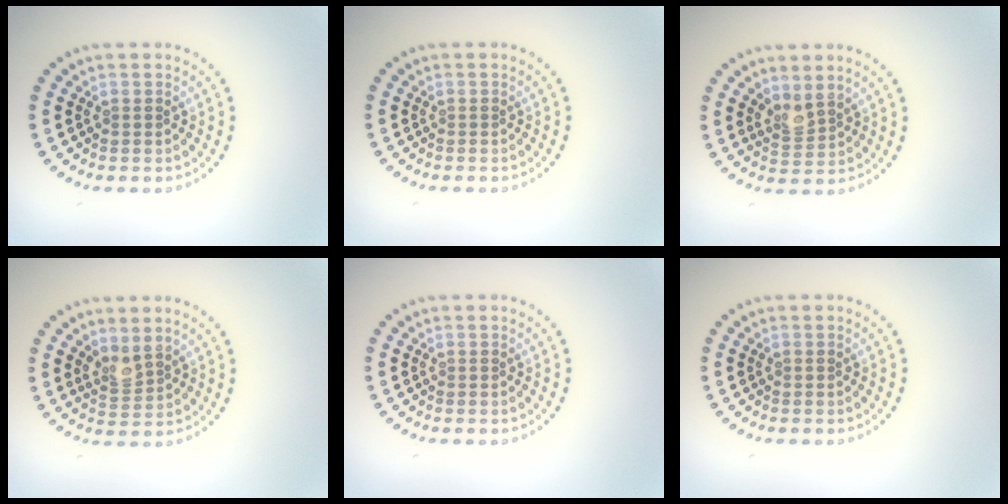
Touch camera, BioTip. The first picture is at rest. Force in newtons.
{"total": 0.0}
{"total": 2.1, "press": 1.8, "slide": 1.1}
{"total": 2.1, "press": 1.8, "slide": 1.1}
{"total": 0.0}
{"total": 0.0}